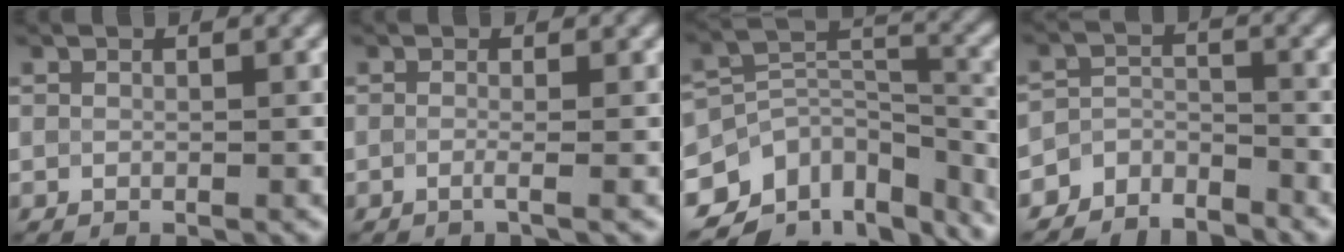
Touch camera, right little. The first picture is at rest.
{"total": 1.3, "force": [-0.3, 0.5, 1.2], "torque": [-0.014, -0.009, -0.014]}
{"total": 12.7, "force": [-9.1, 8.0, 4.0], "torque": [-0.080, 0.005, -0.102]}
{"total": 4.0, "force": [-3.6, 1.7, 0.4], "torque": [0.004, 0.000, -0.072]}